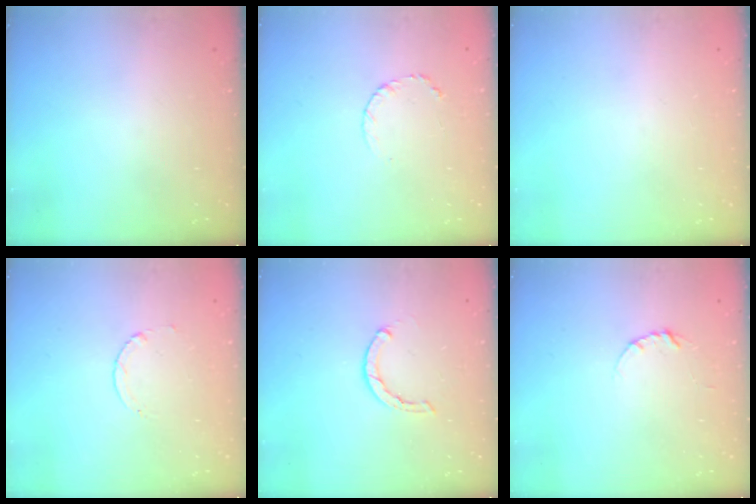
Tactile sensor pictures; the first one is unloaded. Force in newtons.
{"total": 3.3, "press": 3.3, "slide": 0.3}
{"total": 0.0}
{"total": 2.3, "press": 2.3, "slide": 0.3}
{"total": 1.6, "press": 1.5, "slide": 0.4}
{"total": 3.7, "press": 3.7, "slide": 0.4}